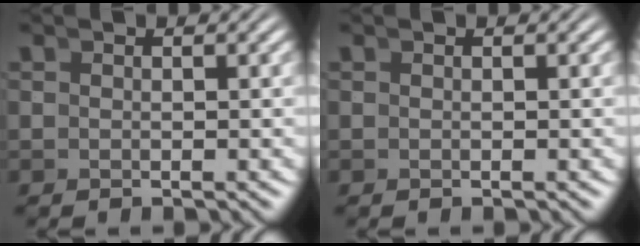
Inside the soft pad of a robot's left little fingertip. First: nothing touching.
{"total": 0.0}